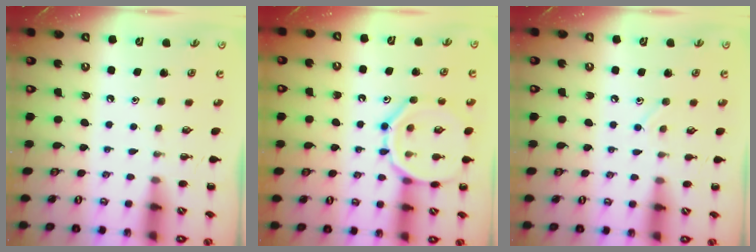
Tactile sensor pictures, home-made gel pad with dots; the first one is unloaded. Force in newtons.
{"total": 12.8, "press": 12.7, "slide": 1.2}
{"total": 6.7, "press": 6.4, "slide": 2.1}